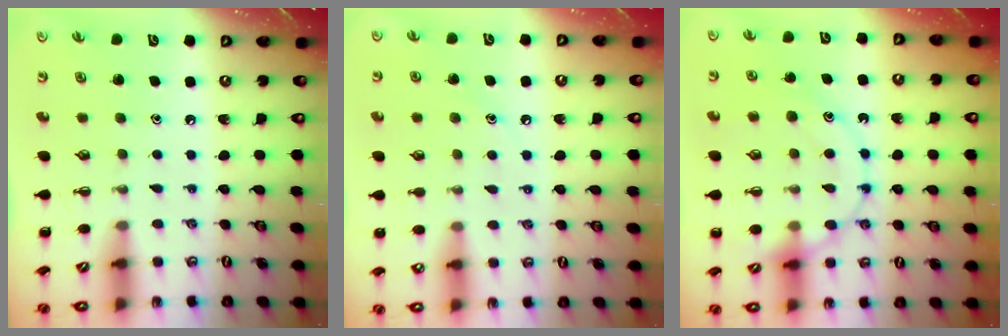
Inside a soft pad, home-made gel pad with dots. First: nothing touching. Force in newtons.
{"total": 6.5, "press": 6.3, "slide": 1.6}
{"total": 15.0, "press": 14.9, "slide": 1.3}